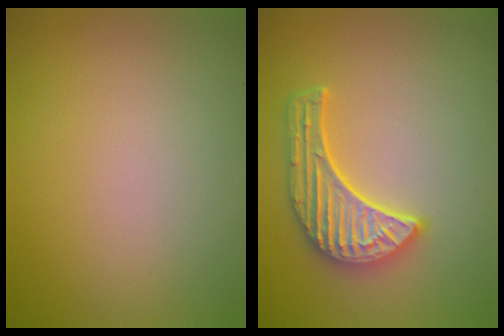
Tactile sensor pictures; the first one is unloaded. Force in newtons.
{"total": 5.0, "press": 4.3, "slide": 2.7}